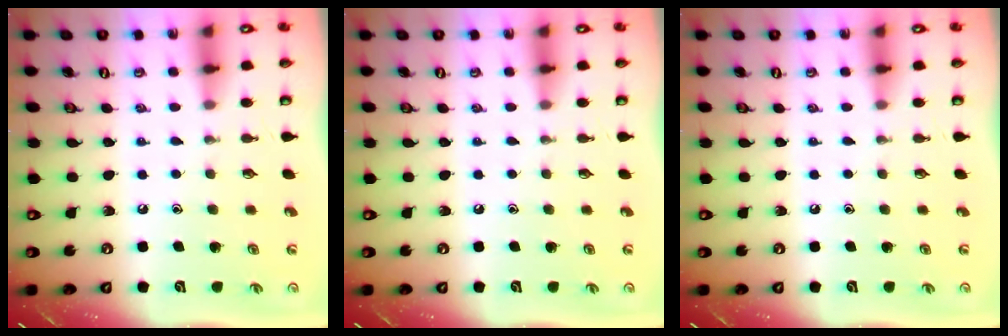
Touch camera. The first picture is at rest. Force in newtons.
{"total": 0.0}
{"total": 0.0}